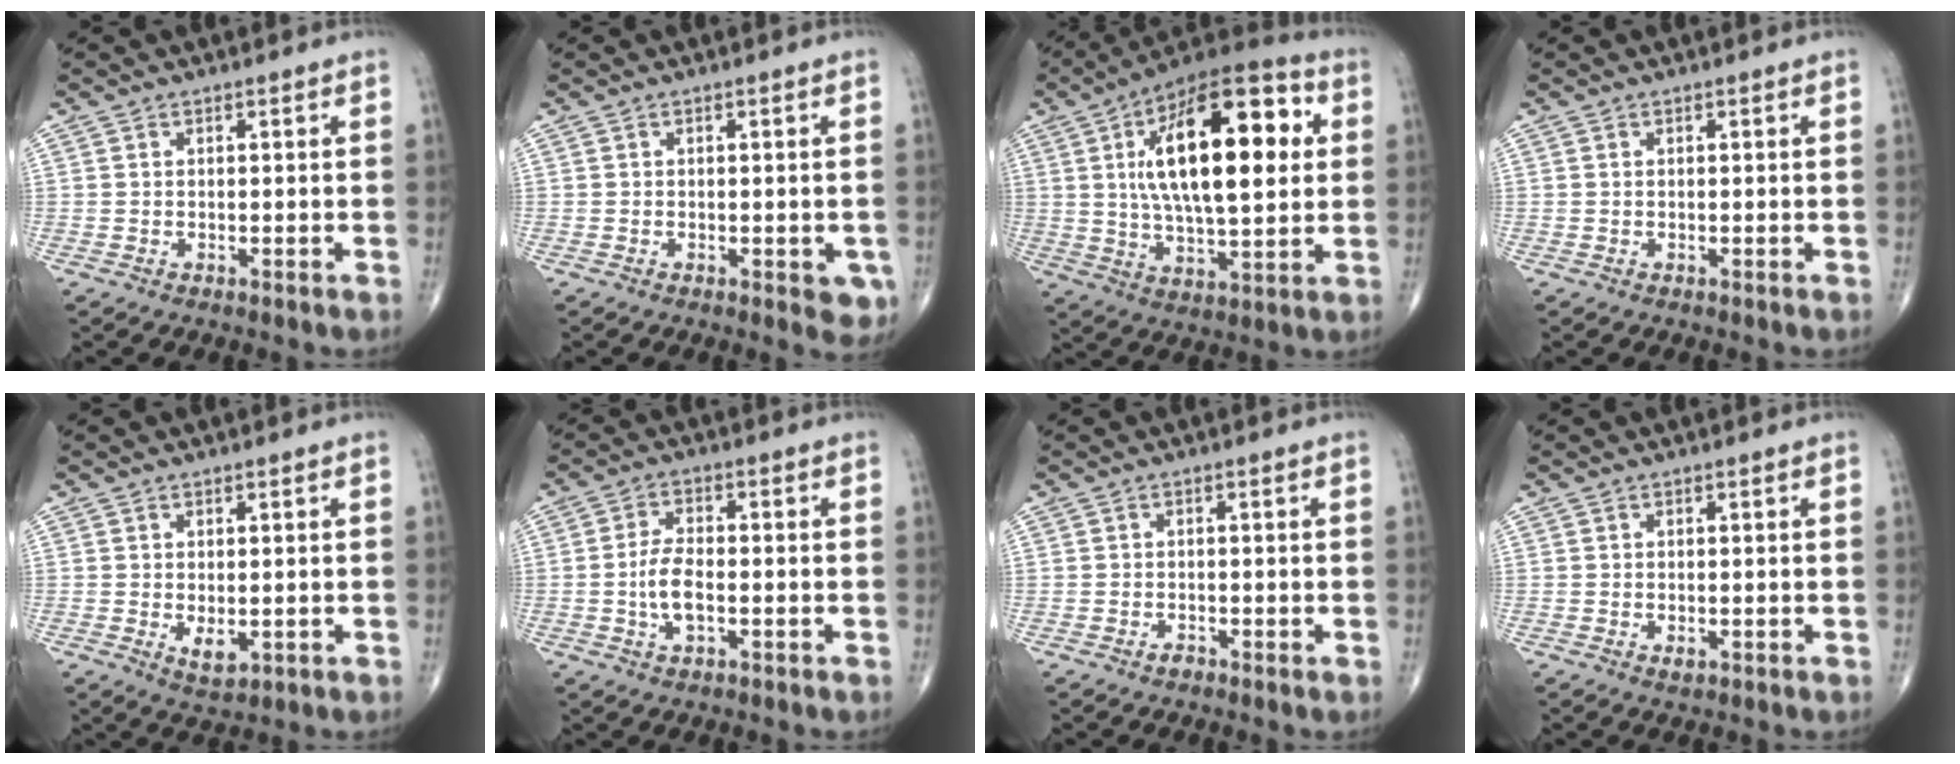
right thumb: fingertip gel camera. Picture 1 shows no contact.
{"total": 3.7, "force": [-1.3, 1.8, 3.0], "torque": [-0.010, -0.002, -0.015]}
{"total": 25.3, "force": [5.1, 10.7, 22.3], "torque": [-0.339, 0.005, 0.072]}
{"total": 0.0}
{"total": 3.3, "force": [-0.5, 1.8, 2.7], "torque": [-0.034, -0.007, 0.003]}
{"total": 5.7, "force": [-1.2, 2.7, 4.9], "torque": [-0.096, 0.009, -0.023]}
{"total": 0.9, "force": [-0.7, 0.4, 0.4], "torque": [-0.006, 0.001, -0.014]}
{"total": 1.0, "force": [-0.3, 0.6, 0.8], "torque": [-0.010, -0.001, -0.002]}